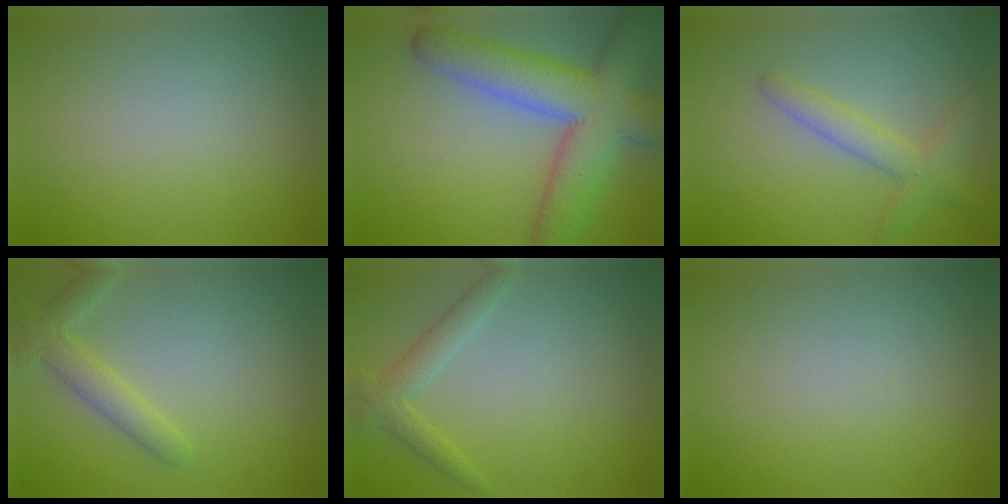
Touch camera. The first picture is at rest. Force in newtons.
{"total": 10.2, "press": 10.2, "slide": 0.6}
{"total": 2.8, "press": 2.8, "slide": 0.1}
{"total": 3.0, "press": 3.0, "slide": 0.2}
{"total": 2.2, "press": 2.2, "slide": 0.1}
{"total": 0.0}